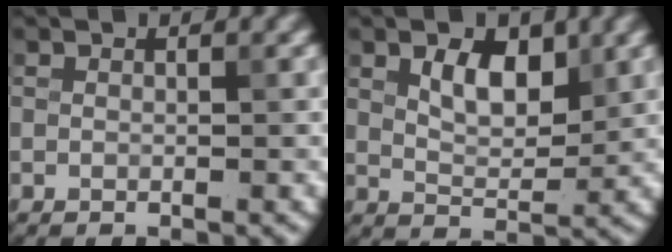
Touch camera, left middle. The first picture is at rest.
{"total": 3.8, "force": [1.7, 2.0, 2.8], "torque": [-0.051, 0.000, 0.028]}